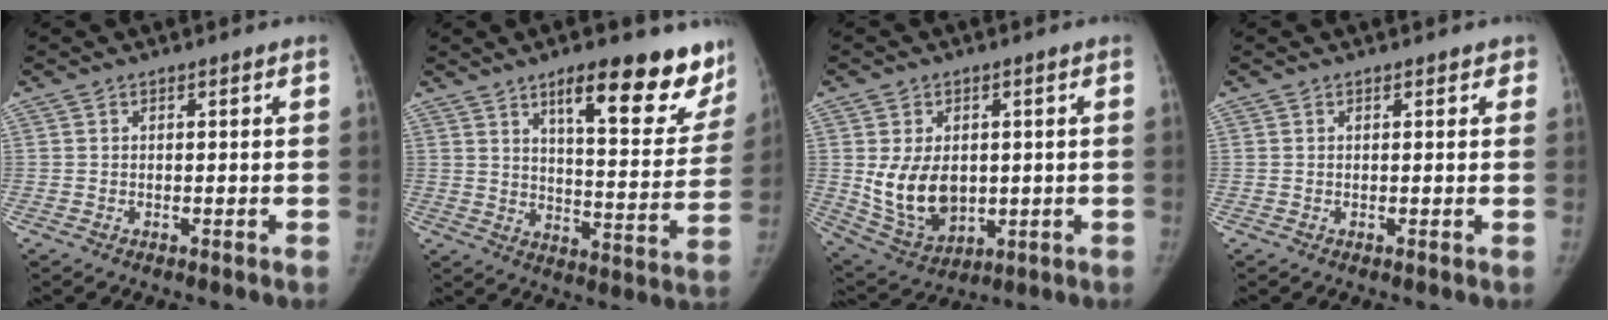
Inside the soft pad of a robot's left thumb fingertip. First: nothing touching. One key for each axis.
{"total": 19.6, "fx": 13.1, "fy": 5.9, "fz": 13.3, "tx": -0.123, "ty": -0.069, "tz": 0.183}
{"total": 11.5, "fx": 0.2, "fy": 8.2, "fz": 8.0, "tx": -0.117, "ty": -0.011, "tz": 0.029}
{"total": 1.2, "fx": 0.8, "fy": 0.7, "fz": 0.6, "tx": 0.006, "ty": -0.001, "tz": 0.003}